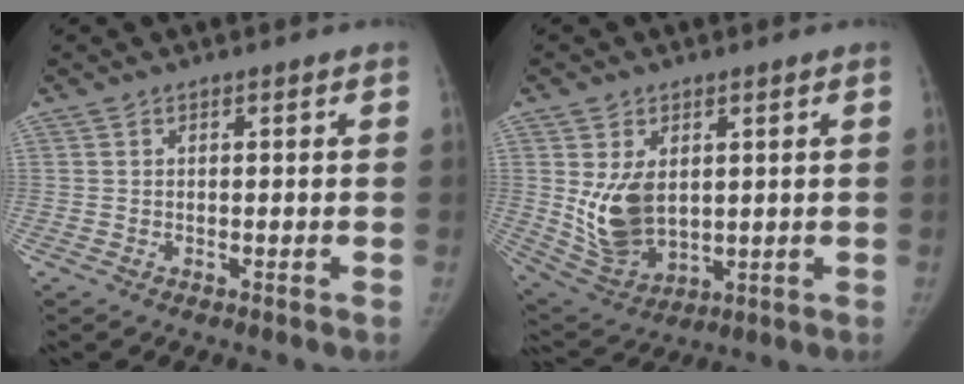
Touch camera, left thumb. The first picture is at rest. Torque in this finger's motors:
{"motor_torque": [0.26, 0.30, 1.09, -0.07, 0.13]}